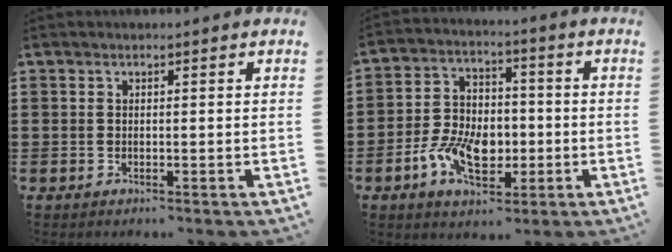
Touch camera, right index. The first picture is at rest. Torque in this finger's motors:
{"motor_torque": [1.86, 0.28, 0.50, 0.15]}